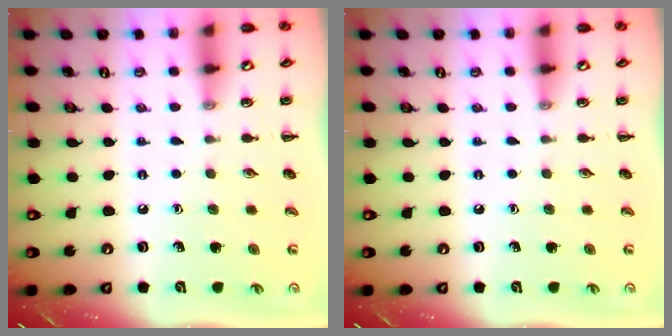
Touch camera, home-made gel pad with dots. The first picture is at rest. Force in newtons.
{"total": 0.0}